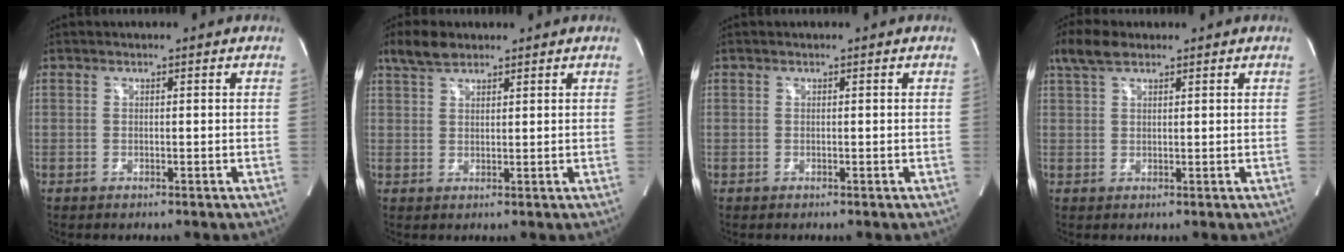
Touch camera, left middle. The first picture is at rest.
{"total": 4.2, "force": [3.2, 1.6, 2.1], "torque": [-0.052, 0.013, 0.067]}
{"total": 0.0}
{"total": 4.8, "force": [3.4, 1.8, 2.9], "torque": [-0.072, 0.025, 0.071]}